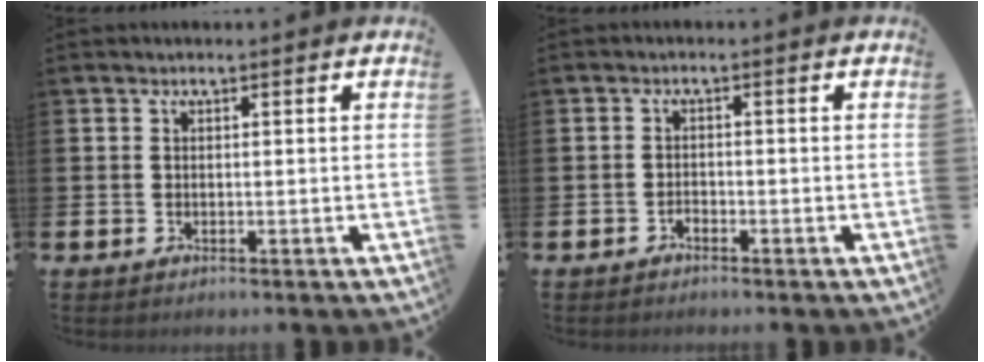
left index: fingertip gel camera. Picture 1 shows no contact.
{"total": 1.0, "force": [-0.9, 0.4, 0.2], "torque": [-0.012, 0.003, -0.018]}